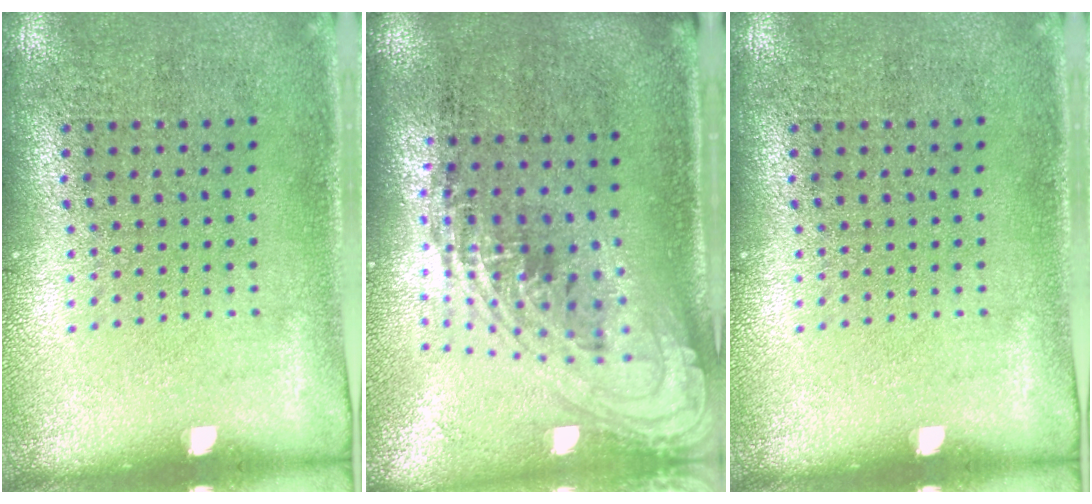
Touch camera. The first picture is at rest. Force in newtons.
{"total": 2.3, "press": 1.7, "slide": 1.6}
{"total": 0.0}